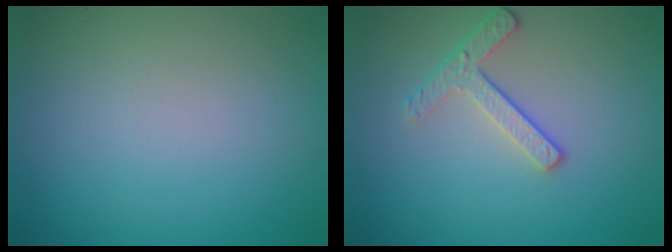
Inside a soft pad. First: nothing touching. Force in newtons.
{"total": 2.5, "press": 2.2, "slide": 1.1}